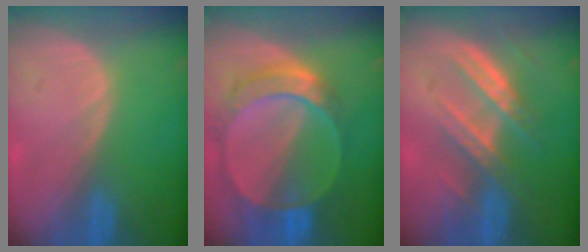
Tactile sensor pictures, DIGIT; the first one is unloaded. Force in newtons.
{"total": 9.5, "press": 8.2, "slide": 4.8}
{"total": 7.1, "press": 6.6, "slide": 2.6}